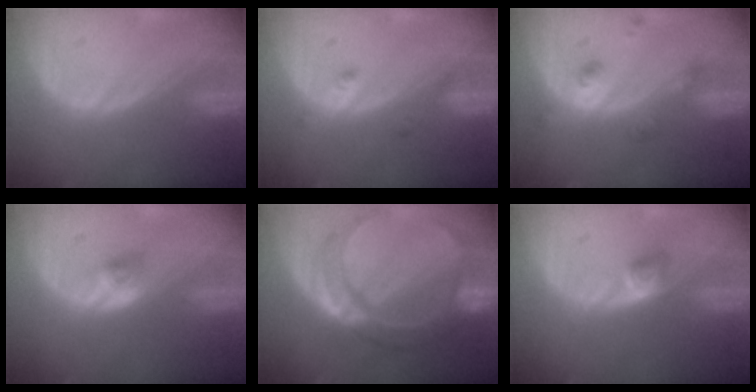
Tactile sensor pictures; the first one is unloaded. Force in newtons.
{"total": 1.6, "press": 1.5, "slide": 0.1}
{"total": 4.4, "press": 4.0, "slide": 2.0}
{"total": 2.5, "press": 2.3, "slide": 0.9}
{"total": 10.0, "press": 10.0, "slide": 0.9}
{"total": 2.6, "press": 2.4, "slide": 1.0}